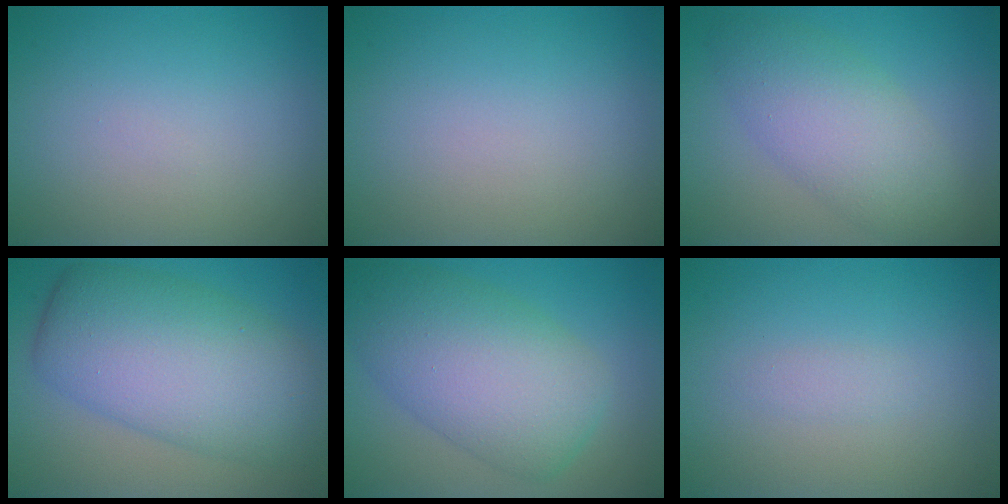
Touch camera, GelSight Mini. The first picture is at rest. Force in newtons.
{"total": 0.0}
{"total": 5.5, "press": 5.5, "slide": 0.3}
{"total": 9.8, "press": 9.8, "slide": 0.2}
{"total": 8.7, "press": 8.6, "slide": 0.4}
{"total": 0.9, "press": 0.9, "slide": 0.0}